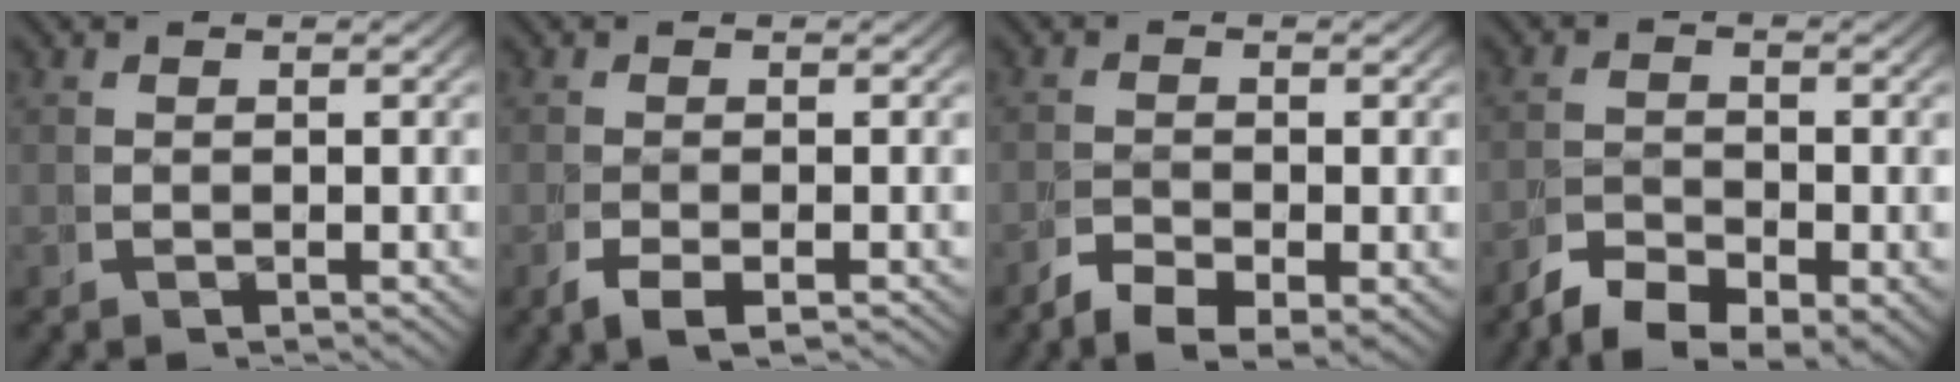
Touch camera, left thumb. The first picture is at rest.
{"total": 1.2, "force": [-1.0, -0.2, 0.8], "torque": [-0.006, 0.002, -0.015]}
{"total": 1.7, "force": [-1.3, 0.5, 1.0], "torque": [-0.001, -0.007, -0.027]}
{"total": 2.6, "force": [-2.2, 0.8, 1.2], "torque": [0.002, -0.005, -0.049]}